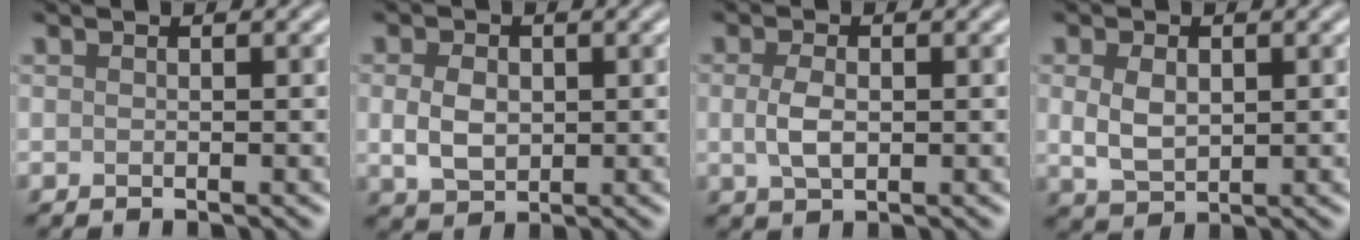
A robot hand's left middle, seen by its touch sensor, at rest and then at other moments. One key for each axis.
{"total": 3.2, "fx": 0.1, "fy": 2.4, "fz": 2.2, "tx": -0.047, "ty": -0.001, "tz": 0.001}
{"total": 2.5, "fx": 0.0, "fy": 1.5, "fz": 2.0, "tx": -0.048, "ty": -0.002, "tz": 0.001}
{"total": 3.1, "fx": 0.5, "fy": 2.1, "fz": 2.2, "tx": -0.051, "ty": 0.000, "tz": 0.013}